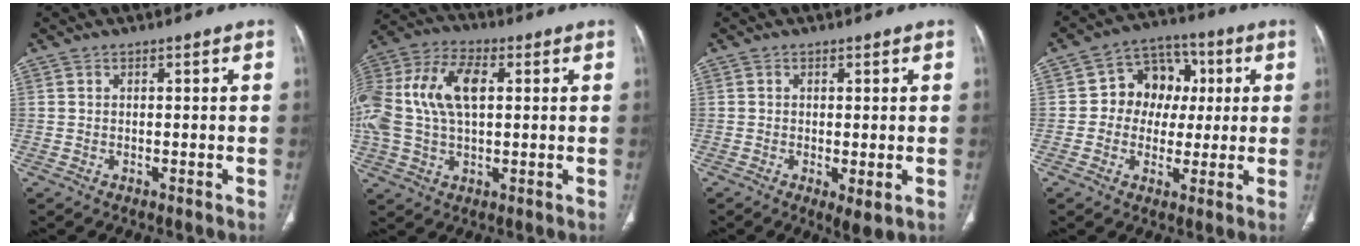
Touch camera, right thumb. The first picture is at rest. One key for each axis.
{"total": 18.1, "fx": 2.9, "fy": 10.3, "fz": 14.6, "tx": -0.325, "ty": 0.022, "tz": 0.049}
{"total": 3.4, "fx": -0.9, "fy": 0.9, "fz": 3.1, "tx": -0.057, "ty": -0.014, "tz": -0.012}
{"total": 10.9, "fx": 1.1, "fy": 9.1, "fz": 5.9, "tx": -0.038, "ty": 0.018, "tz": 0.009}